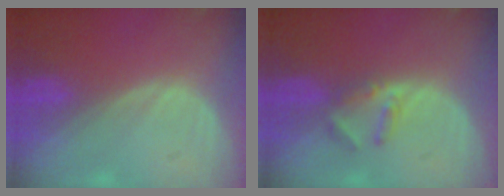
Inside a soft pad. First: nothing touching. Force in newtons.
{"total": 3.2, "press": 3.0, "slide": 1.0}